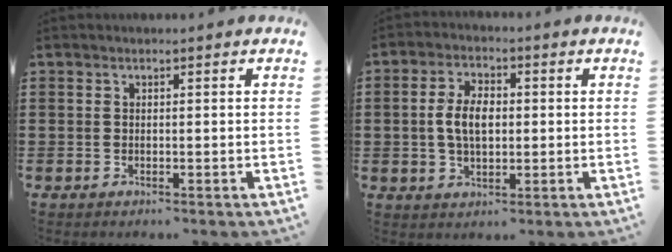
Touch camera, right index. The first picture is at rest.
{"total": 5.8, "force": [0.0, 3.1, 4.9], "torque": [-0.109, 0.005, -0.007]}